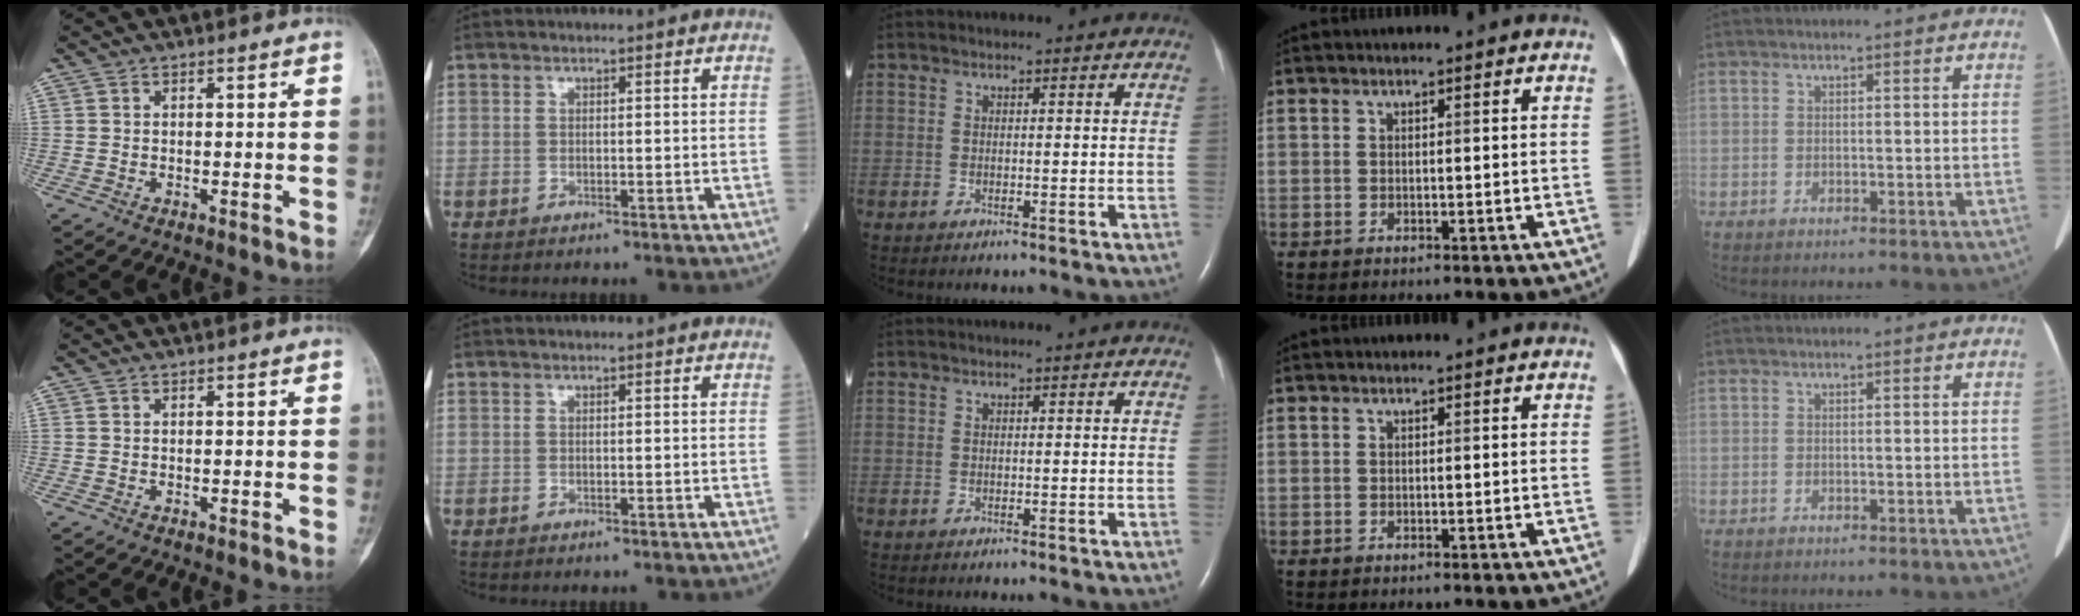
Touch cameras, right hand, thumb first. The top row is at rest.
{}